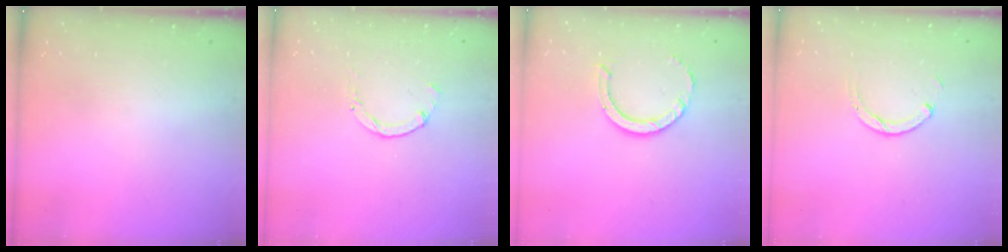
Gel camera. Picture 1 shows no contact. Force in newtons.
{"total": 0.0}
{"total": 7.2, "press": 7.2, "slide": 0.5}
{"total": 3.0, "press": 2.9, "slide": 0.4}